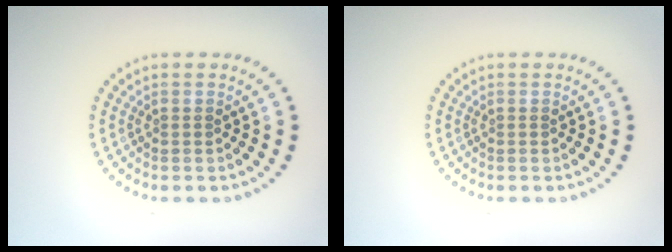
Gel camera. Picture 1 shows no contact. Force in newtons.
{"total": 0.0}